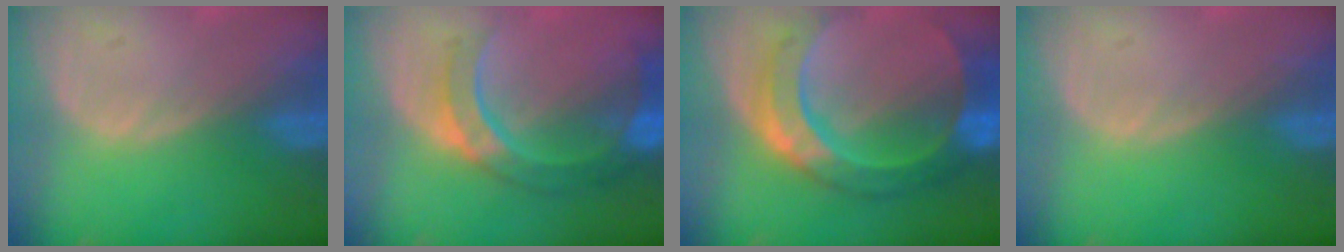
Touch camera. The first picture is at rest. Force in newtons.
{"total": 8.7, "press": 8.0, "slide": 3.2}
{"total": 10.6, "press": 10.6, "slide": 1.1}
{"total": 0.0}